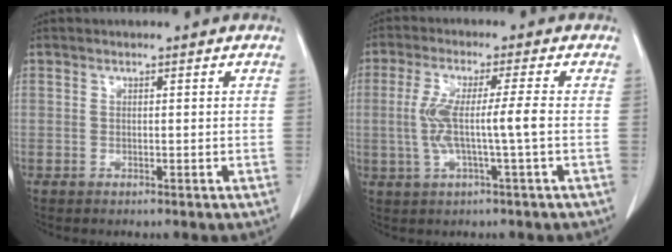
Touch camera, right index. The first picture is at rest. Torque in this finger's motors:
{"motor_torque": [0.90, -0.24, 0.52, 0.17]}